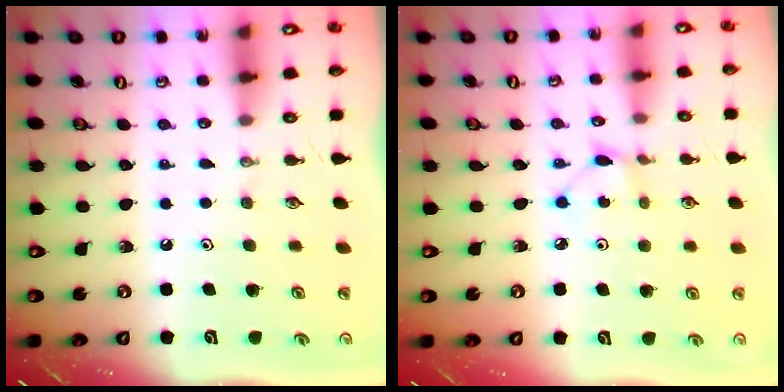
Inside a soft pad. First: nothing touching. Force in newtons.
{"total": 2.2, "press": 2.2, "slide": 0.3}